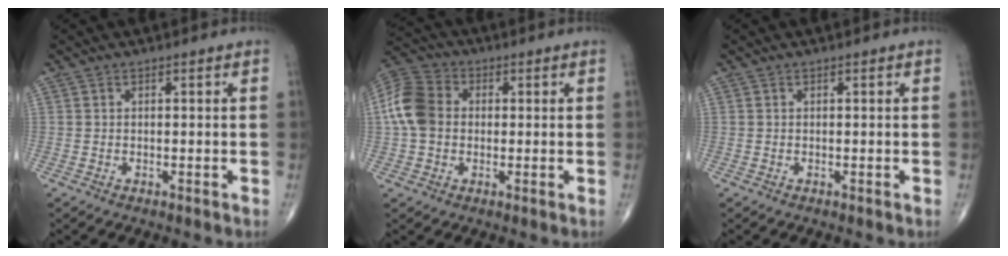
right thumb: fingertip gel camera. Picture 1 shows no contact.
{"total": 10.1, "force": [0.4, 7.9, 6.3], "torque": [-0.122, 0.025, -0.003]}
{"total": 0.0}